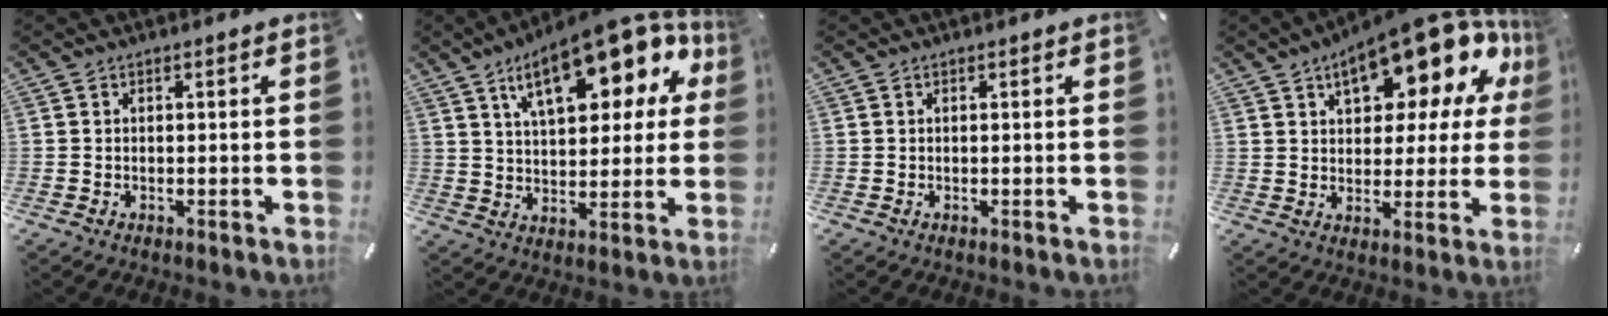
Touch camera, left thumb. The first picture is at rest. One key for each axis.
{"total": 19.7, "fx": 10.1, "fy": 9.2, "fz": 14.2, "tx": -0.212, "ty": -0.041, "tz": 0.161}
{"total": 0.0}
{"total": 19.4, "fx": 11.8, "fy": 8.5, "fz": 12.9, "tx": -0.181, "ty": -0.074, "tz": 0.194}